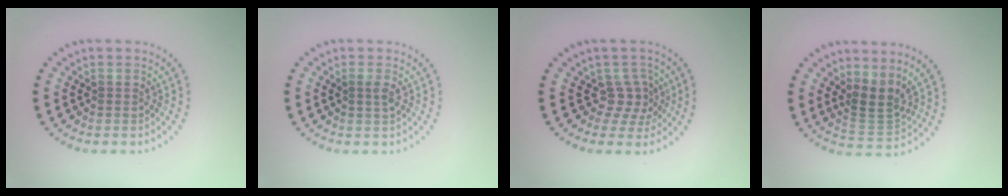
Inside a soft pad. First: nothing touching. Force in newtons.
{"total": 0.9, "press": 0.8, "slide": 0.4}
{"total": 2.3, "press": 1.5, "slide": 1.7}
{"total": 2.9, "press": 2.1, "slide": 2.0}